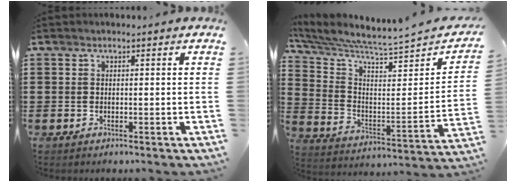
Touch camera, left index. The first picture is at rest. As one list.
[{"total": 5.2, "force": [4.7, -0.2, 2.2], "torque": [-0.069, -0.057, 0.075]}]